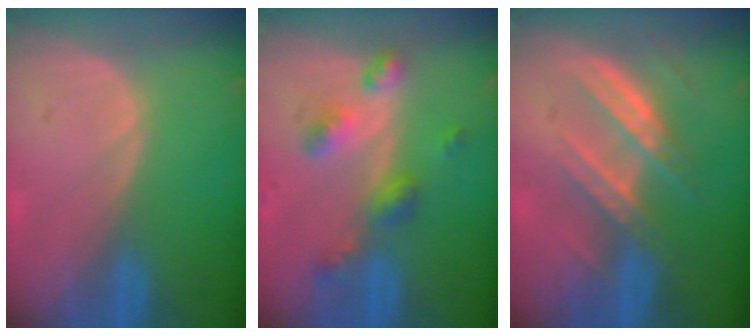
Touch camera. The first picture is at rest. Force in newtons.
{"total": 6.0, "press": 5.3, "slide": 2.8}
{"total": 7.2, "press": 6.8, "slide": 2.2}